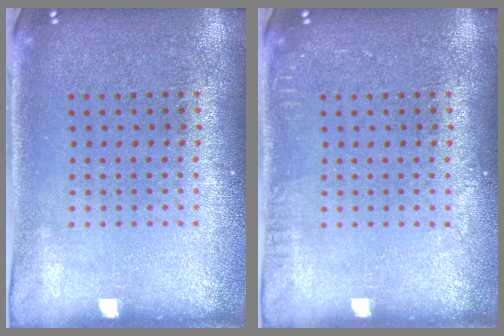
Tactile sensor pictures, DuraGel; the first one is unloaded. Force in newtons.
{"total": 0.8, "press": 0.8, "slide": 0.0}